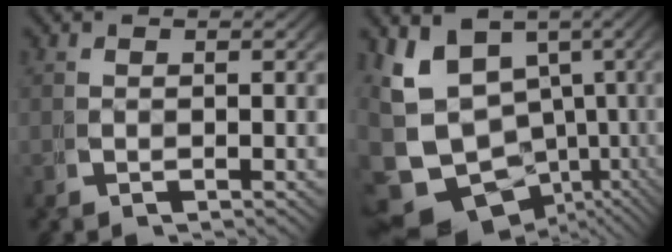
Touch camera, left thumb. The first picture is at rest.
{"total": 16.0, "force": [-3.0, 12.3, 9.8], "torque": [-0.220, -0.082, -0.019]}